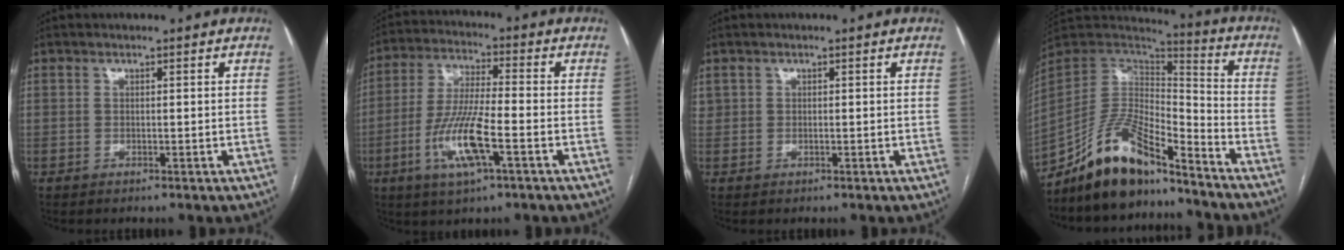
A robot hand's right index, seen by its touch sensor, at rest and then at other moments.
{"total": 11.4, "force": [-4.1, 1.7, 10.5], "torque": [-0.215, -0.009, -0.077]}
{"total": 1.3, "force": [0.5, 1.1, 0.3], "torque": [0.001, 0.011, 0.009]}
{"total": 13.8, "force": [-11.5, 3.6, 6.7], "torque": [-0.120, 0.032, -0.211]}